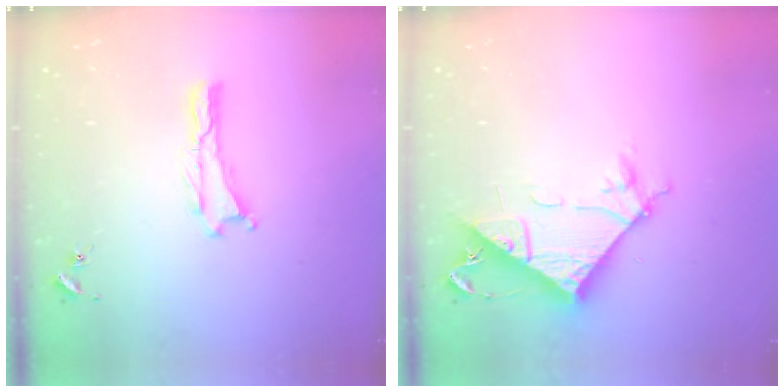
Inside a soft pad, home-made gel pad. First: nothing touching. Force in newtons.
{"total": 8.1, "press": 8.1, "slide": 0.9}